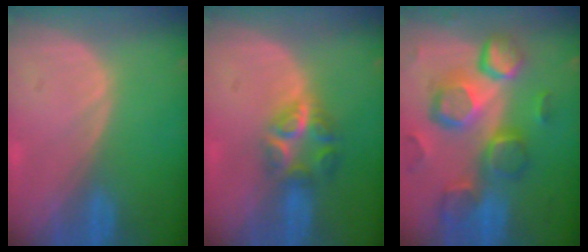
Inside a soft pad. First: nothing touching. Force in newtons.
{"total": 6.1, "press": 5.5, "slide": 2.6}
{"total": 12.5, "press": 10.9, "slide": 6.1}